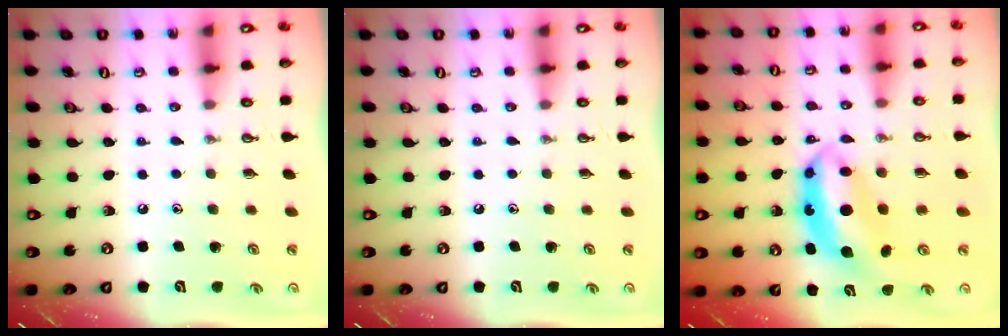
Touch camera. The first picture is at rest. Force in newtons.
{"total": 0.0}
{"total": 8.9, "press": 8.9, "slide": 0.7}